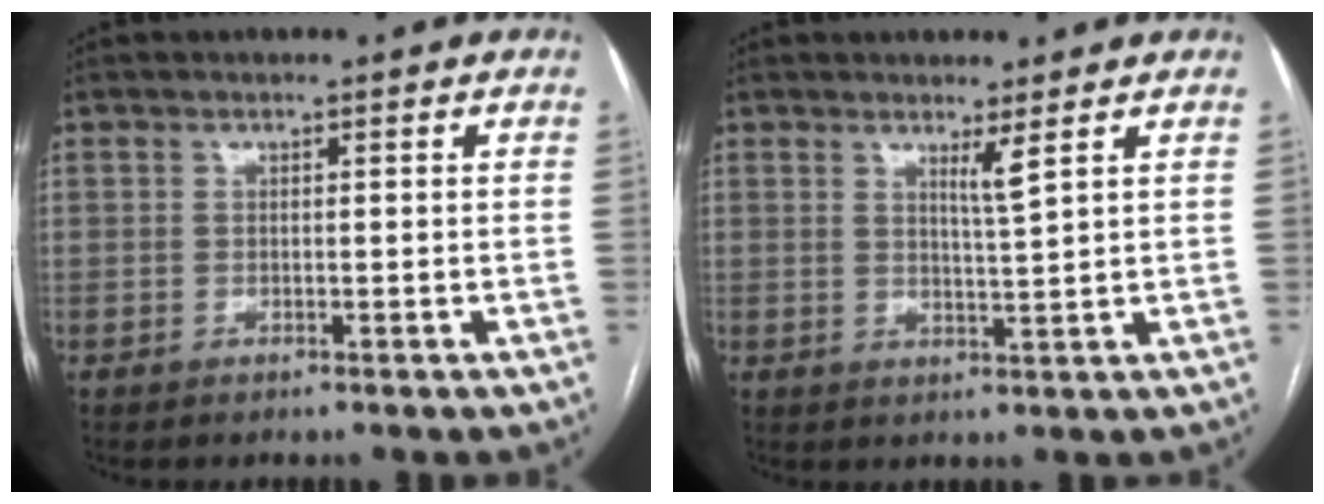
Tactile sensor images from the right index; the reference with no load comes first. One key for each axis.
{"total": 2.6, "fx": 1.7, "fy": -0.6, "fz": 1.9, "tx": -0.035, "ty": -0.016, "tz": 0.032}